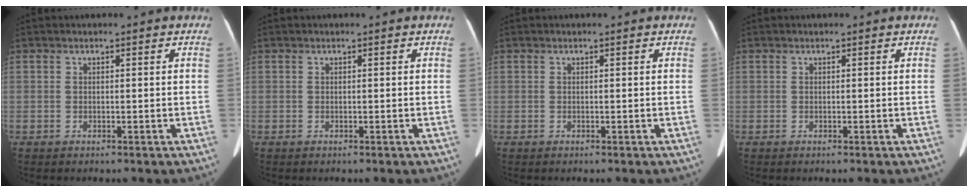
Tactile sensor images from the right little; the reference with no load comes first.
{"total": 0.0}
{"total": 0.0}
{"total": 0.0}